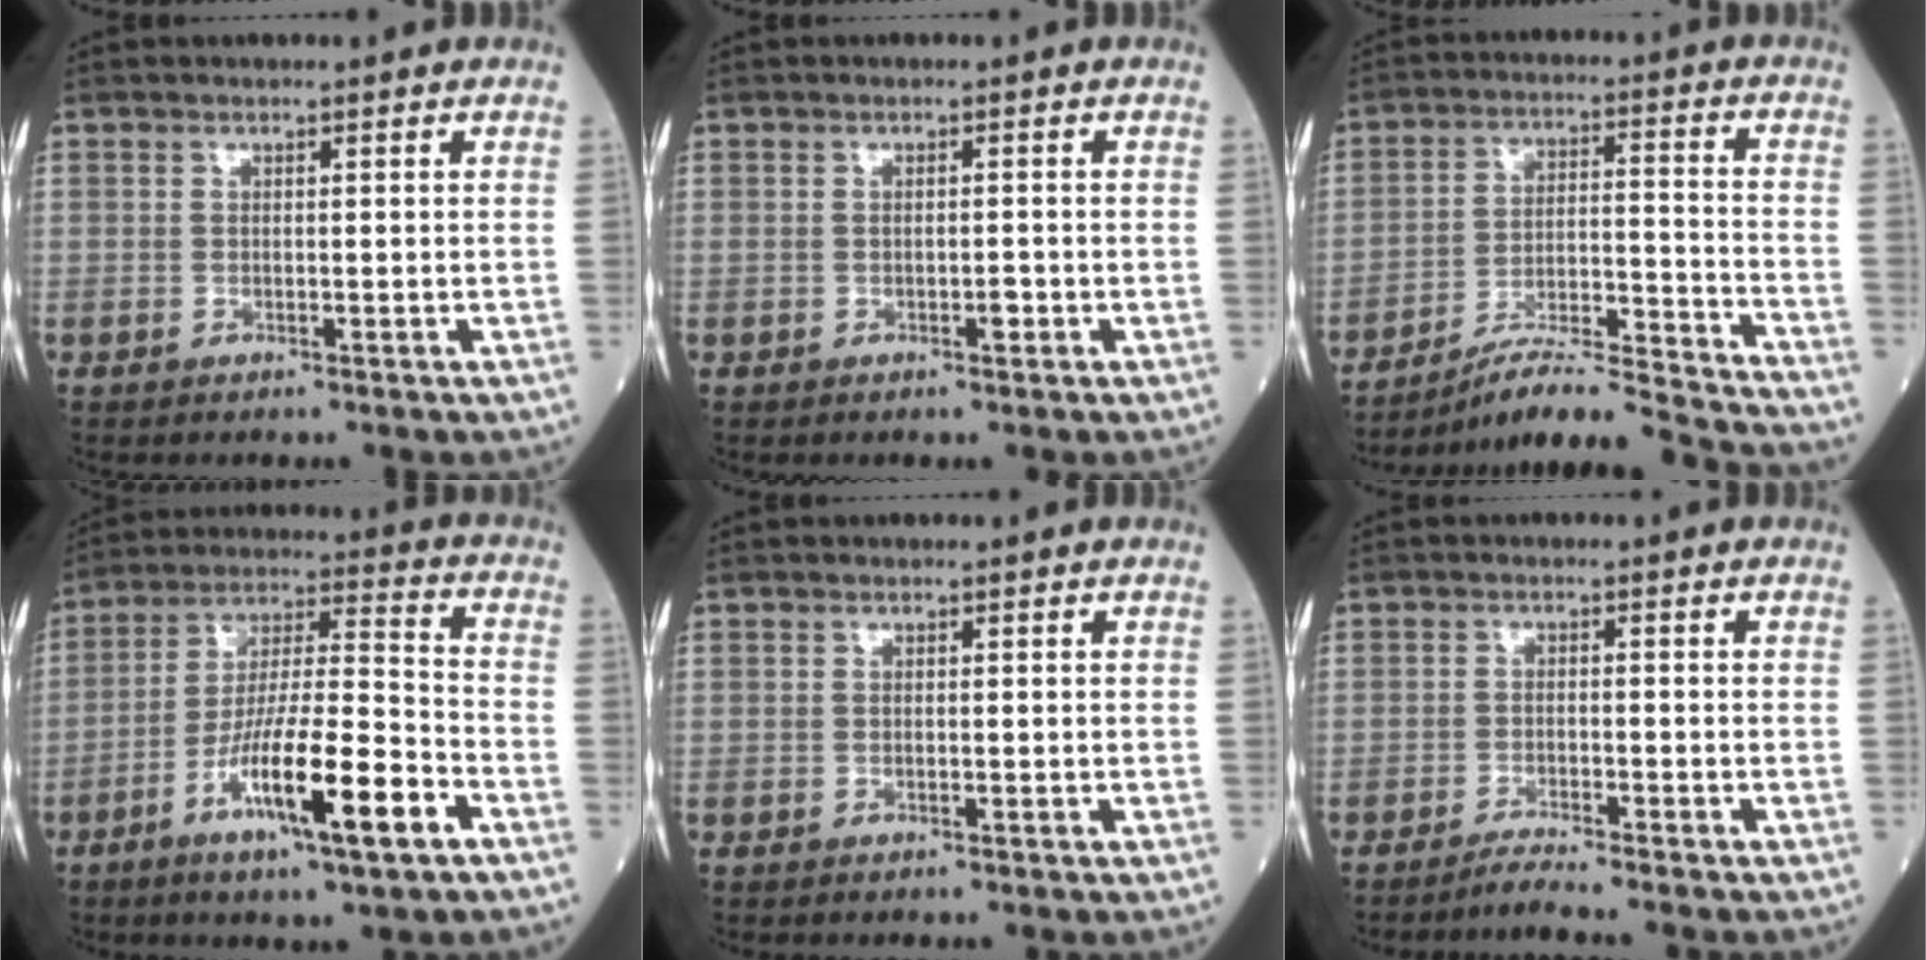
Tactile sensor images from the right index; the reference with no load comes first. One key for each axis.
{"total": 1.2, "fx": -0.5, "fy": 0.4, "fz": 1.1, "tx": -0.020, "ty": 0.000, "tz": -0.006}
{"total": 15.6, "fx": -14.7, "fy": -1.8, "fz": 4.8, "tx": -0.071, "ty": 0.007, "tz": -0.236}
{"total": 15.3, "fx": -7.1, "fy": 1.4, "fz": 13.5, "tx": -0.245, "ty": -0.012, "tz": -0.124}
{"total": 0.0}
{"total": 3.1, "fx": -2.9, "fy": -1.0, "fz": 0.8, "tx": -0.020, "ty": -0.011, "tz": -0.052}